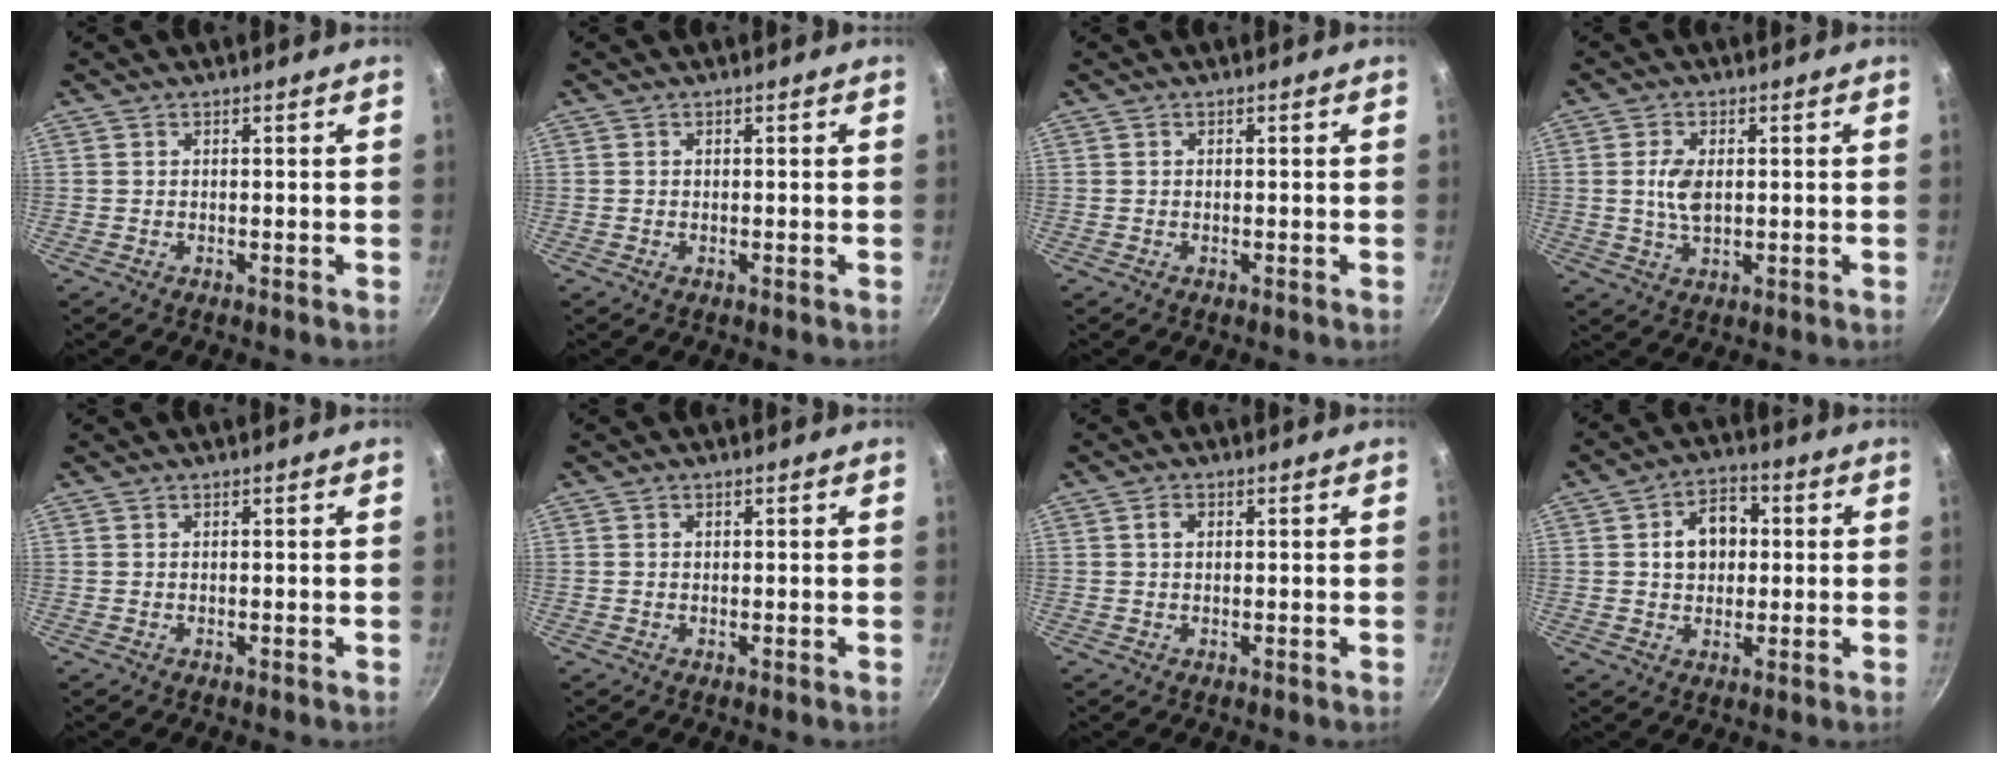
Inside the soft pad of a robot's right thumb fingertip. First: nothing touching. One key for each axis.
{"total": 0.0}
{"total": 0.0}
{"total": 5.2, "fx": 0.6, "fy": 3.0, "fz": 4.2, "tx": -0.081, "ty": -0.004, "tz": 0.010}
{"total": 0.0}
{"total": 0.5, "fx": 0.1, "fy": 0.5, "fz": 0.2, "tx": -0.001, "ty": 0.003, "tz": 0.001}
{"total": 1.7, "fx": 0.5, "fy": 1.2, "fz": 1.2, "tx": -0.017, "ty": 0.004, "tz": 0.006}
{"total": 8.6, "fx": 1.1, "fy": 6.5, "fz": 5.4, "tx": -0.048, "ty": 0.014, "tz": 0.010}